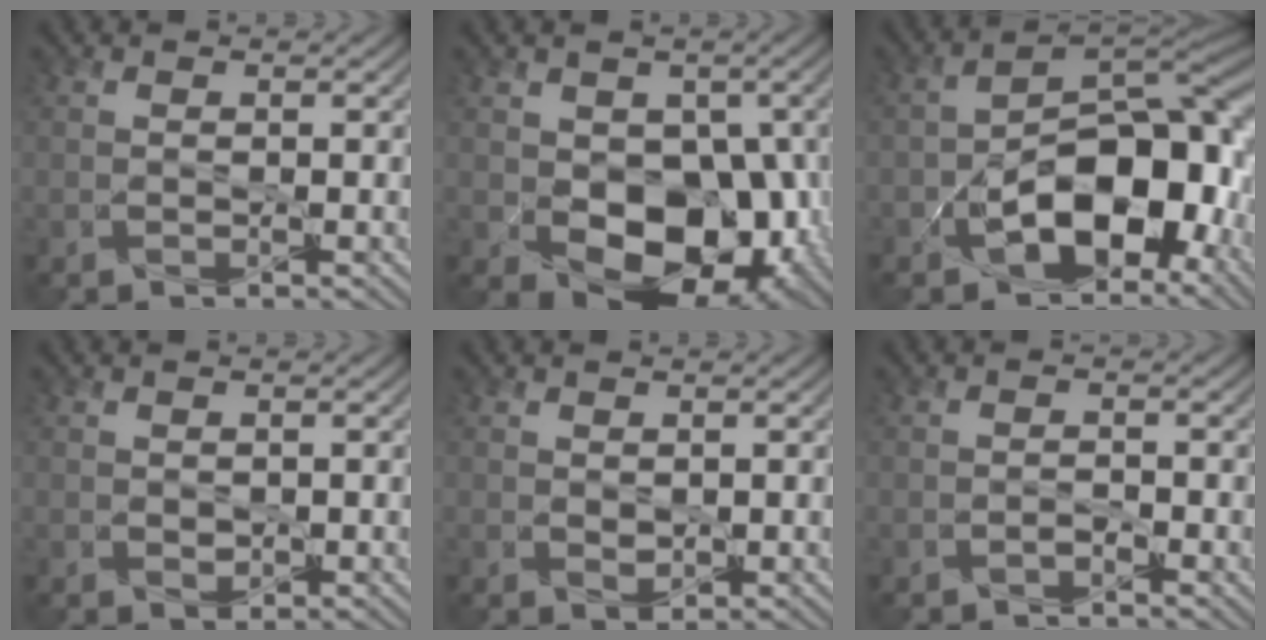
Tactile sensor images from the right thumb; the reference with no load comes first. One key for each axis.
{"total": 12.2, "fx": -1.6, "fy": 8.2, "fz": 8.8, "tx": -0.121, "ty": -0.022, "tz": -0.018}
{"total": 11.9, "fx": -4.9, "fy": 6.2, "fz": 8.9, "tx": -0.119, "ty": -0.006, "tz": -0.089}
{"total": 1.2, "fx": 0.4, "fy": 0.8, "fz": 0.8, "tx": -0.029, "ty": -0.006, "tz": 0.010}
{"total": 1.7, "fx": 0.7, "fy": 1.0, "fz": 1.3, "tx": -0.037, "ty": -0.006, "tz": 0.011}
{"total": 1.0, "fx": -0.7, "fy": -0.6, "fz": 0.3, "tx": -0.004, "ty": -0.001, "tz": -0.009}